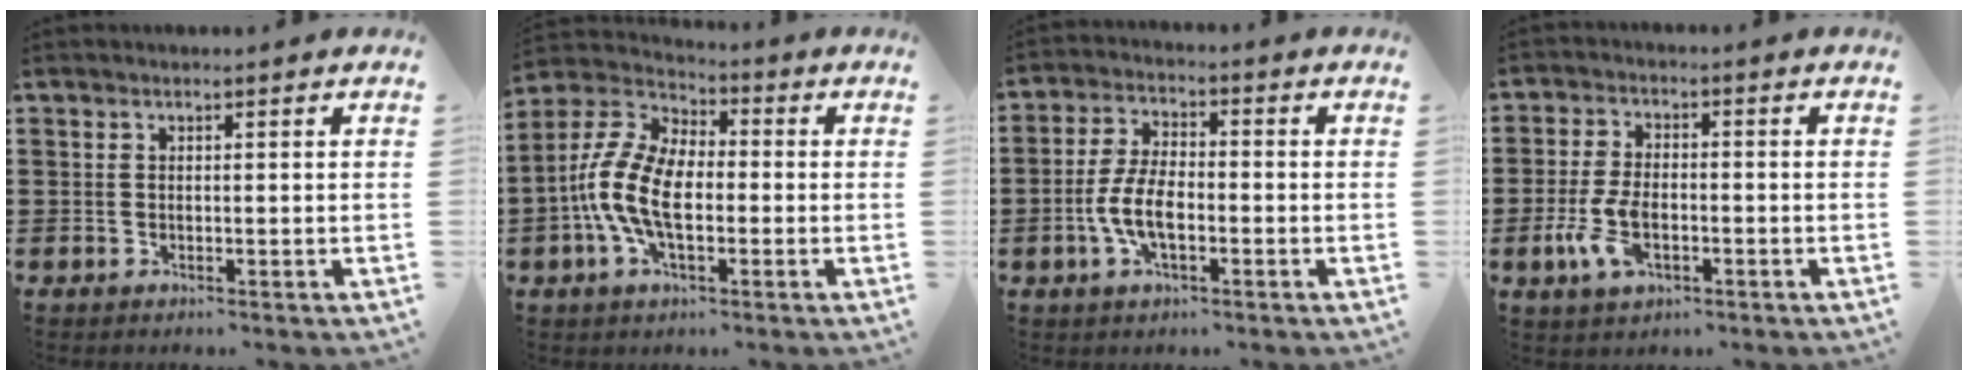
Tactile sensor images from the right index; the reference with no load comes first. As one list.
[{"total": 10.4, "force": [-2.4, 5.5, 8.5], "torque": [-0.221, -0.008, -0.055]}, {"total": 6.8, "force": [-1.9, 3.1, 5.8], "torque": [-0.133, -0.003, -0.041]}, {"total": 6.3, "force": [-2.1, 3.1, 5.1], "torque": [-0.122, -0.005, -0.042]}]